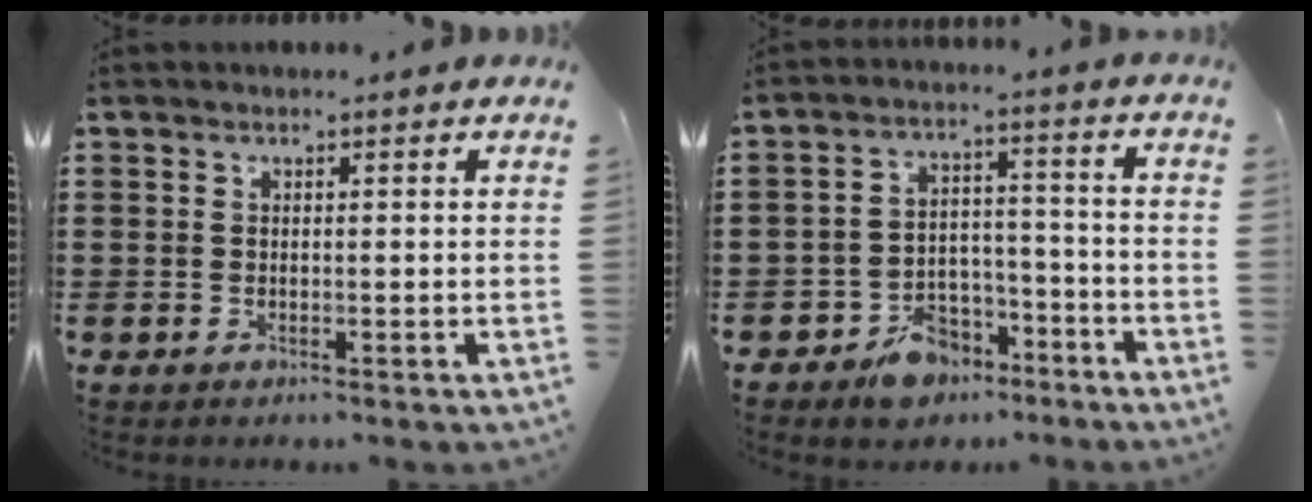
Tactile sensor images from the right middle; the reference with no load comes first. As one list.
[{"total": 7.4, "force": [-6.0, 3.8, 1.8], "torque": [-0.024, 0.038, -0.113]}]